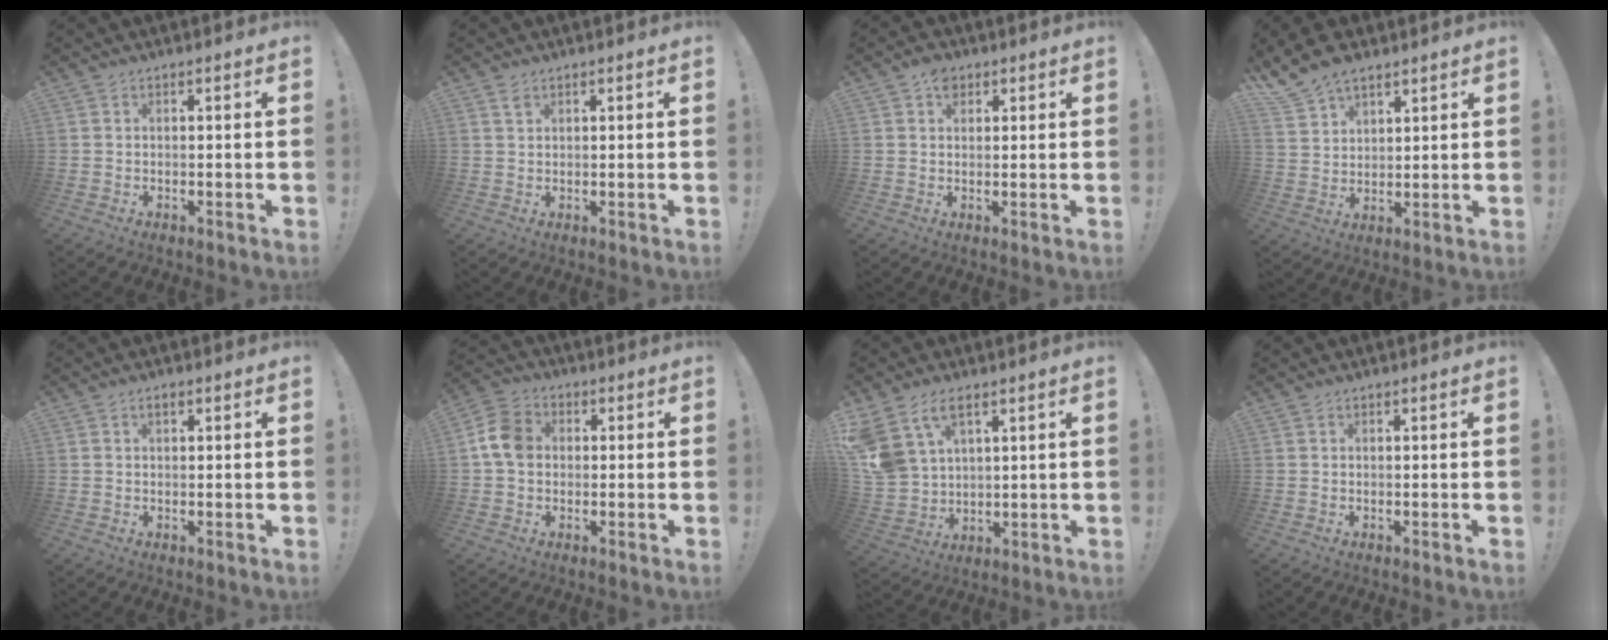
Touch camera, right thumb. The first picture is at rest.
{"total": 1.4, "force": [1.0, 0.8, 0.6], "torque": [0.000, -0.005, 0.016]}
{"total": 4.1, "force": [2.0, 2.9, 2.2], "torque": [-0.027, -0.004, 0.035]}
{"total": 9.4, "force": [7.4, 4.6, 3.5], "torque": [-0.076, -0.038, 0.148]}
{"total": 1.4, "force": [0.7, 0.6, 1.0], "torque": [-0.015, 0.000, 0.012]}
{"total": 9.4, "force": [0.8, 7.3, 5.9], "torque": [-0.099, 0.013, 0.019]}
{"total": 11.7, "force": [6.6, 7.0, 6.7], "torque": [-0.146, -0.031, 0.133]}
{"total": 0.0}